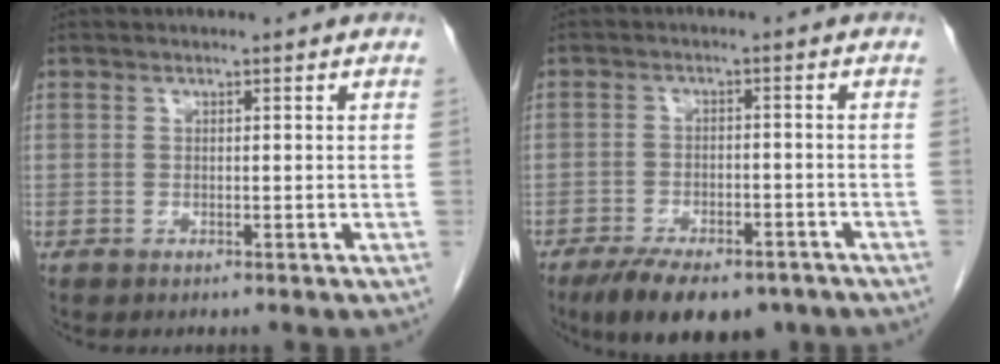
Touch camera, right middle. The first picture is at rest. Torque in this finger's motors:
{"motor_torque": [0.93, -0.72, 0.28, 0.04]}